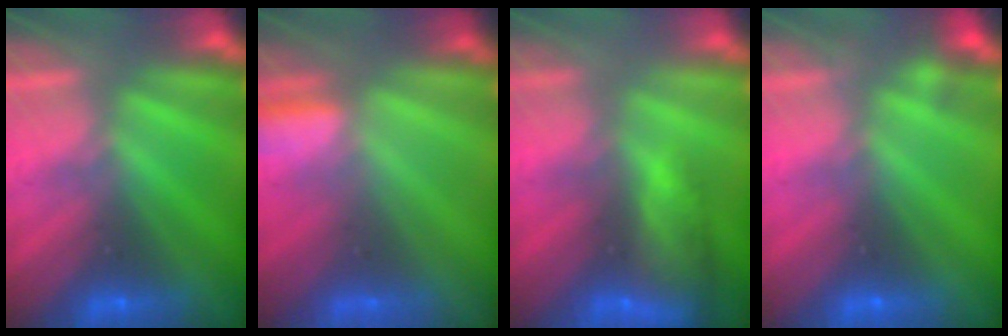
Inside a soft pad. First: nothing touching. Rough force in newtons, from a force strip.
{"total": 2.9}
{"total": 6.8}
{"total": 2.1}